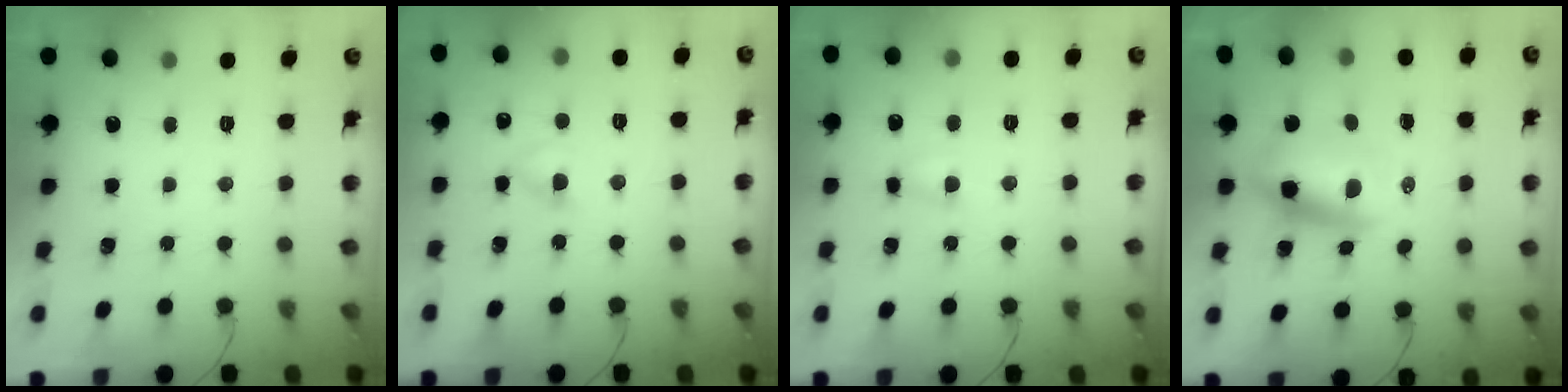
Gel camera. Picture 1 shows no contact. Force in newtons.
{"total": 3.4, "press": 3.2, "slide": 1.2}
{"total": 4.3, "press": 4.2, "slide": 1.1}
{"total": 8.6, "press": 8.3, "slide": 2.2}